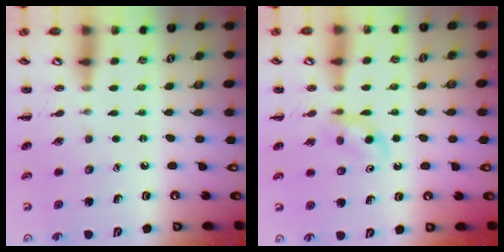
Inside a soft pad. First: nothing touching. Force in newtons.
{"total": 3.8, "press": 3.5, "slide": 1.6}